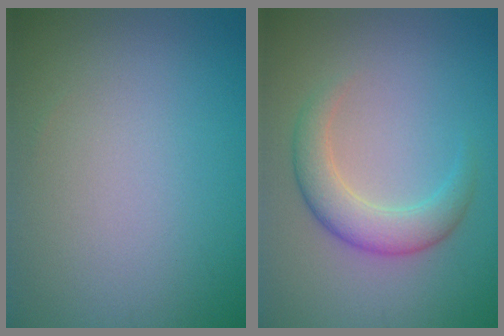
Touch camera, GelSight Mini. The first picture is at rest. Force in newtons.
{"total": 3.6, "press": 3.6, "slide": 0.3}